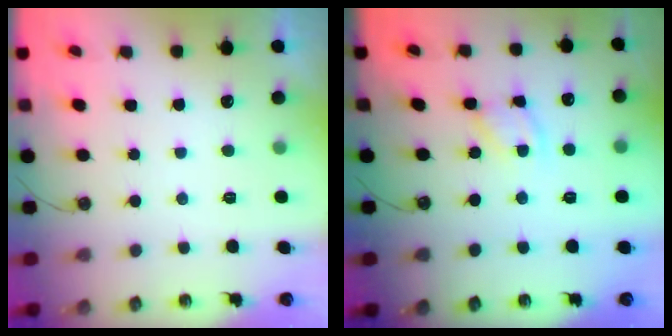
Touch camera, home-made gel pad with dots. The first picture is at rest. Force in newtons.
{"total": 5.2, "press": 5.2, "slide": 0.5}